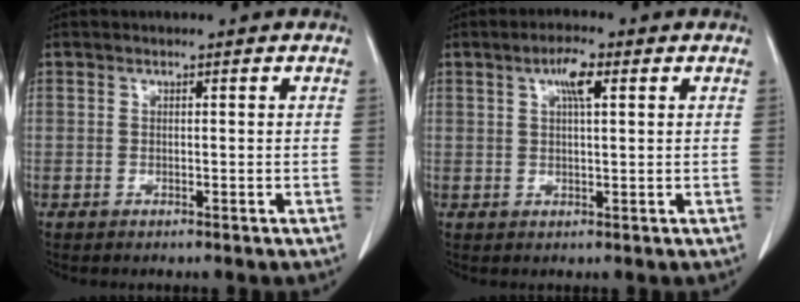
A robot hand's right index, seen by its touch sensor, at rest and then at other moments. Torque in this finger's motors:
{"motor_torque": [0.14, 0.09, 0.01, 0.03]}